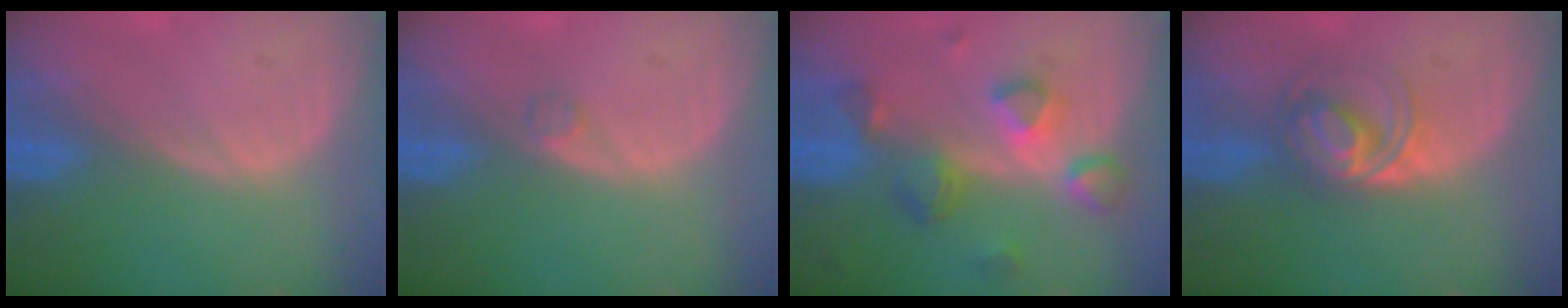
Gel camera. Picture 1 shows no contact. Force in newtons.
{"total": 0.9, "press": 0.9, "slide": 0.1}
{"total": 7.8, "press": 6.9, "slide": 3.5}
{"total": 5.8, "press": 5.4, "slide": 2.0}